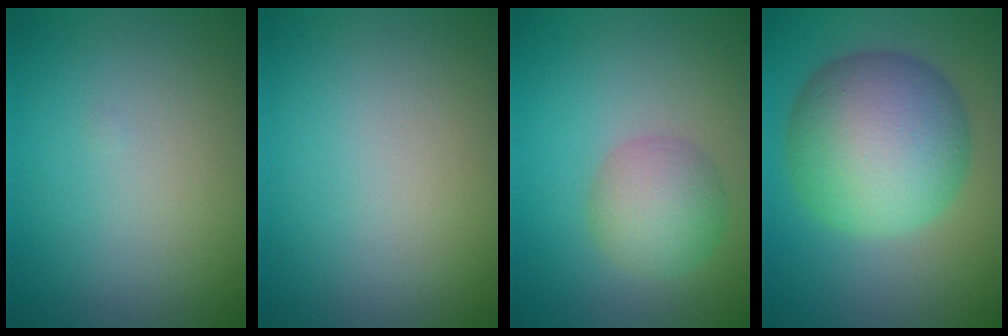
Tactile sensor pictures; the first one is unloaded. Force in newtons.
{"total": 0.0}
{"total": 3.8, "press": 3.8, "slide": 0.2}
{"total": 10.4, "press": 10.4, "slide": 0.3}